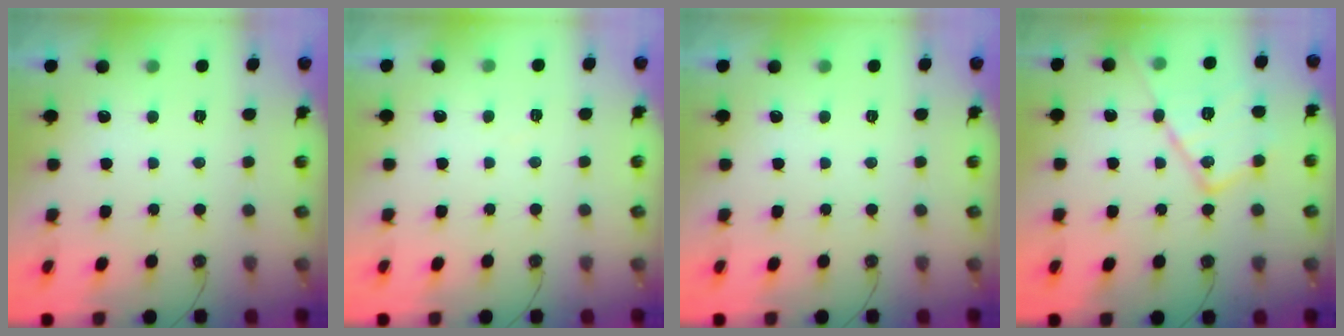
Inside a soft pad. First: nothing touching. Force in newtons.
{"total": 3.3, "press": 3.3, "slide": 0.5}
{"total": 0.0}
{"total": 16.9, "press": 16.9, "slide": 1.4}